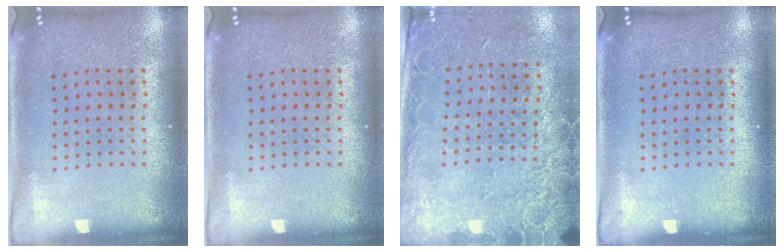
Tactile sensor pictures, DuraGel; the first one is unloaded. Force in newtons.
{"total": 0.0}
{"total": 2.7, "press": 2.0, "slide": 1.8}
{"total": 0.0}